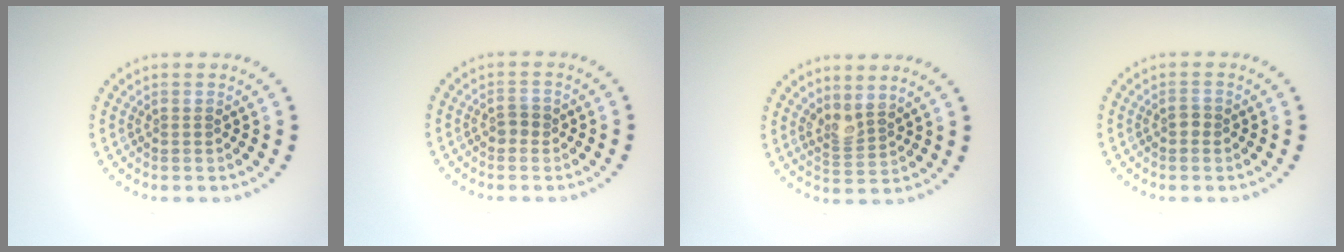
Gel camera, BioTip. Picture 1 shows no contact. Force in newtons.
{"total": 1.1, "press": 1.1, "slide": 0.2}
{"total": 2.1, "press": 1.5, "slide": 1.4}
{"total": 0.8, "press": 0.8, "slide": 0.0}